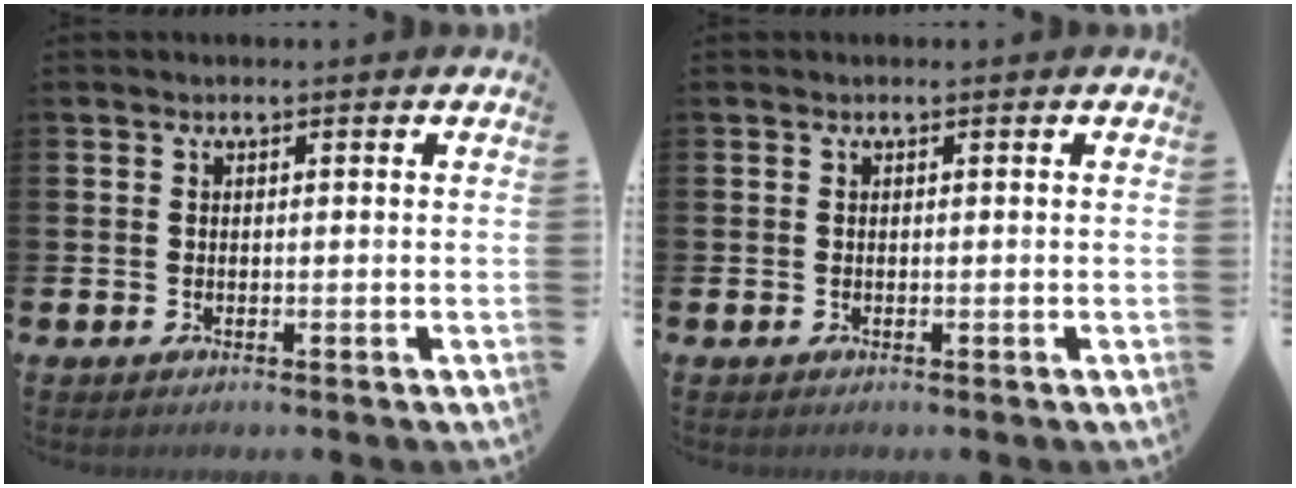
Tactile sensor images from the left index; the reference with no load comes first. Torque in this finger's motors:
{"motor_torque": [0.00, 0.00, 0.00, -0.01]}